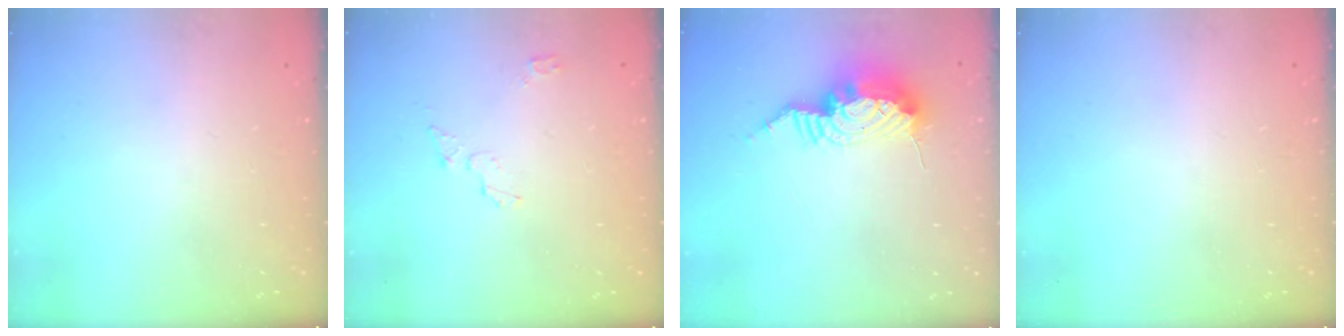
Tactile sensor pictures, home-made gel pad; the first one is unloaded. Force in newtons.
{"total": 3.7, "press": 3.7, "slide": 0.4}
{"total": 12.4, "press": 12.3, "slide": 1.2}
{"total": 0.0}